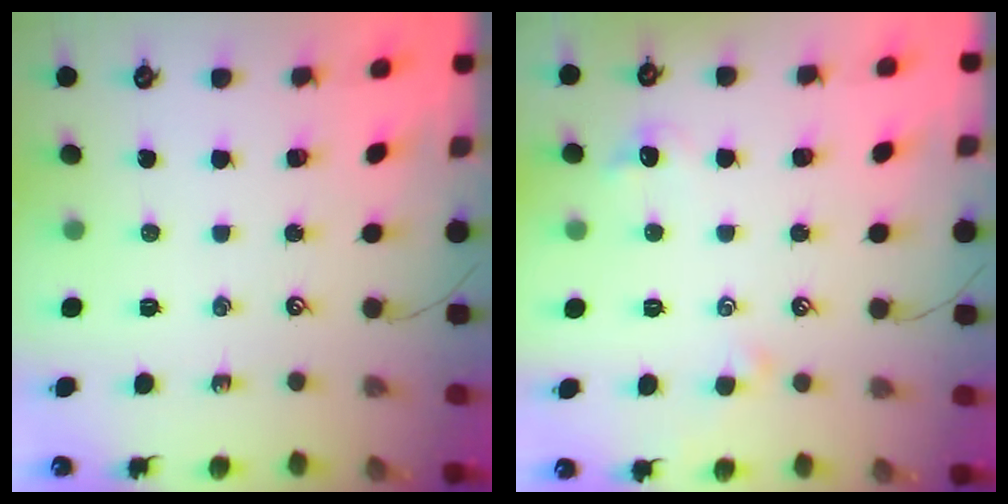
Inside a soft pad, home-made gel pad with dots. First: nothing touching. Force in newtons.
{"total": 0.9, "press": 0.6, "slide": 0.7}